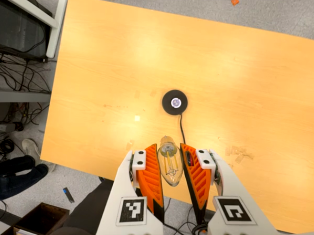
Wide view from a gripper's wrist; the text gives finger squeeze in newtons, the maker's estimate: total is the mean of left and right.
{"total": 9.6, "left": 8.8, "right": 10.4}